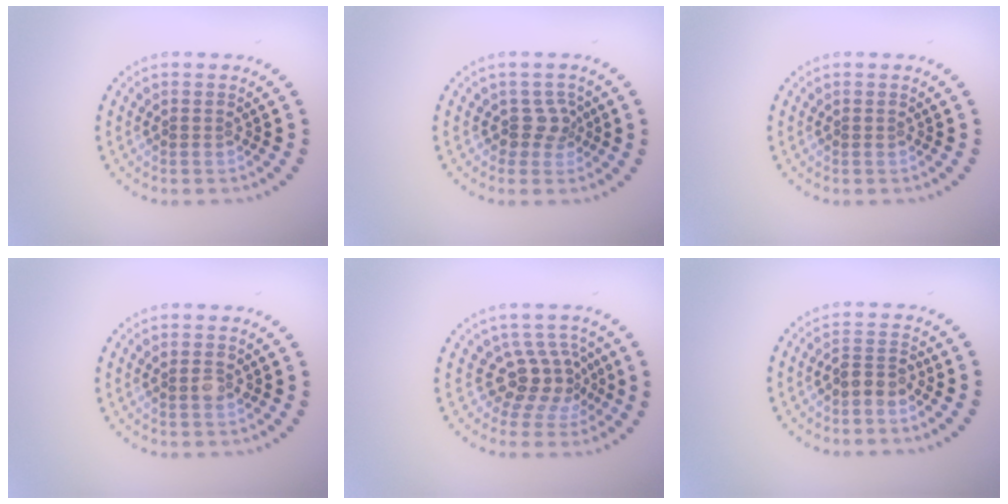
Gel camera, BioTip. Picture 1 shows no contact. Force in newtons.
{"total": 1.9, "press": 1.4, "slide": 1.3}
{"total": 0.0}
{"total": 1.4, "press": 1.4, "slide": 0.4}
{"total": 3.7, "press": 2.9, "slide": 2.3}
{"total": 1.7, "press": 1.4, "slide": 1.0}